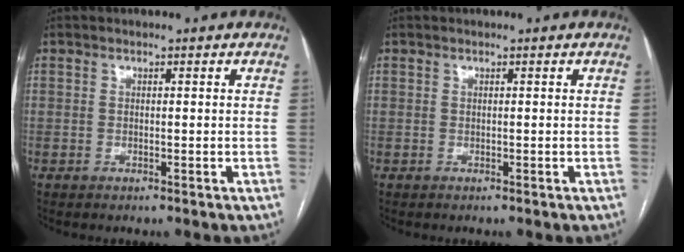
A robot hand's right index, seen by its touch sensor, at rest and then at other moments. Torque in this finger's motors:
{"motor_torque": [0.03, 0.19, 0.00, -0.01]}